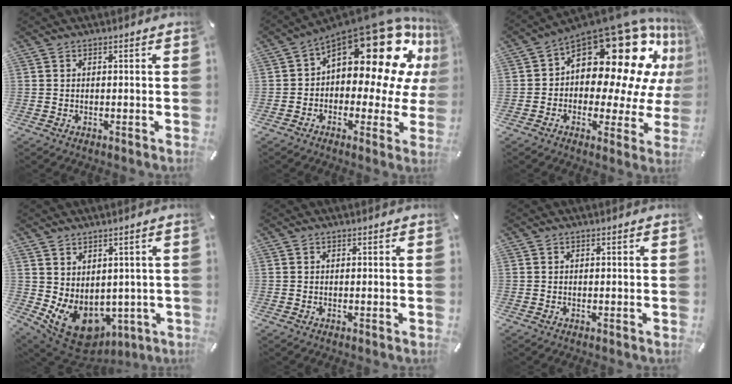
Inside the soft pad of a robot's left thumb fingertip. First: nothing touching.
{"total": 23.7, "force": [11.1, 11.9, 17.2], "torque": [-0.247, -0.086, 0.191]}
{"total": 24.4, "force": [10.9, 13.0, 17.6], "torque": [-0.255, -0.101, 0.192]}
{"total": 8.8, "force": [-1.4, 7.5, 4.3], "torque": [-0.081, -0.019, -0.013]}
{"total": 0.0}
{"total": 0.0}